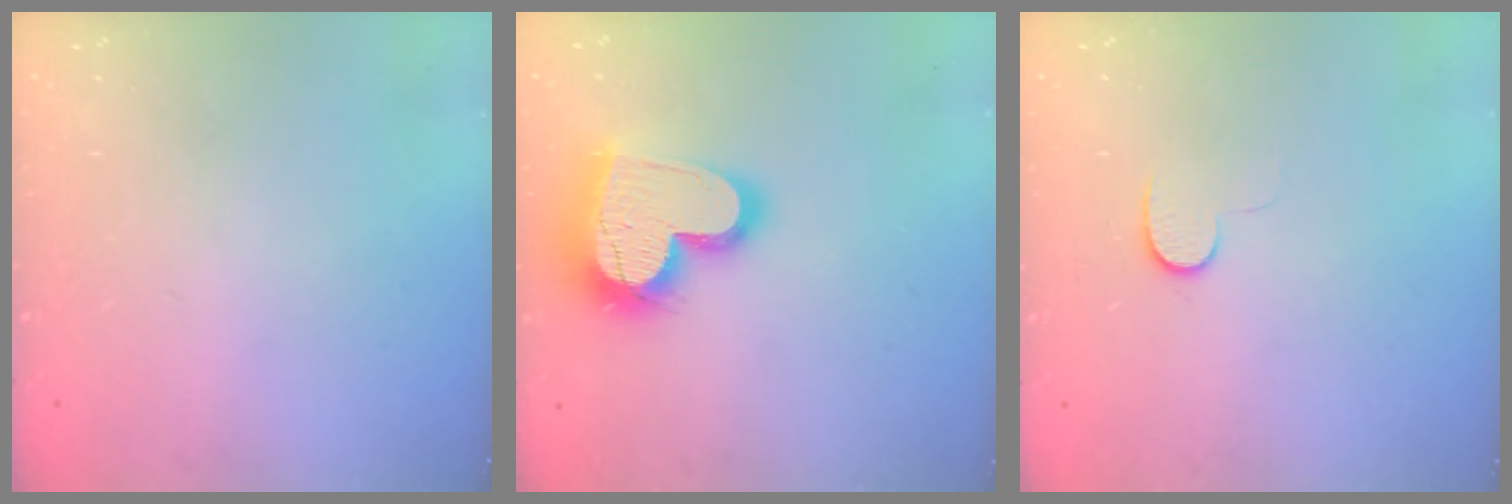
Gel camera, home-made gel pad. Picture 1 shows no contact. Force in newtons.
{"total": 18.7, "press": 18.6, "slide": 1.4}
{"total": 6.8, "press": 6.7, "slide": 1.0}